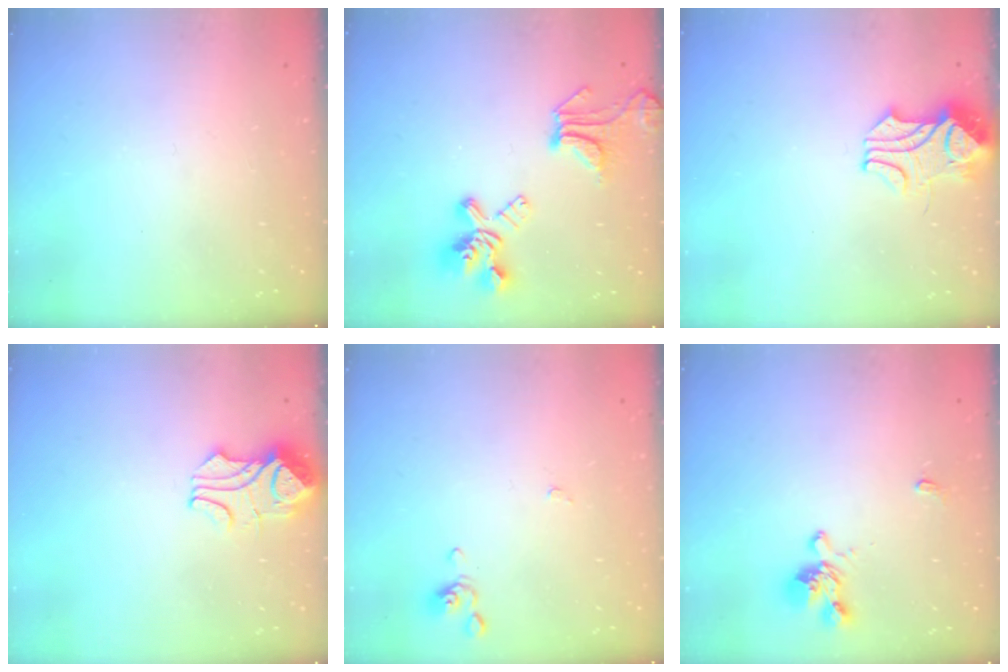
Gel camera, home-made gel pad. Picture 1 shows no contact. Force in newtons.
{"total": 9.1, "press": 8.9, "slide": 2.1}
{"total": 2.5, "press": 2.3, "slide": 1.0}
{"total": 3.5, "press": 3.4, "slide": 1.0}
{"total": 0.0}
{"total": 1.6, "press": 1.1, "slide": 1.1}